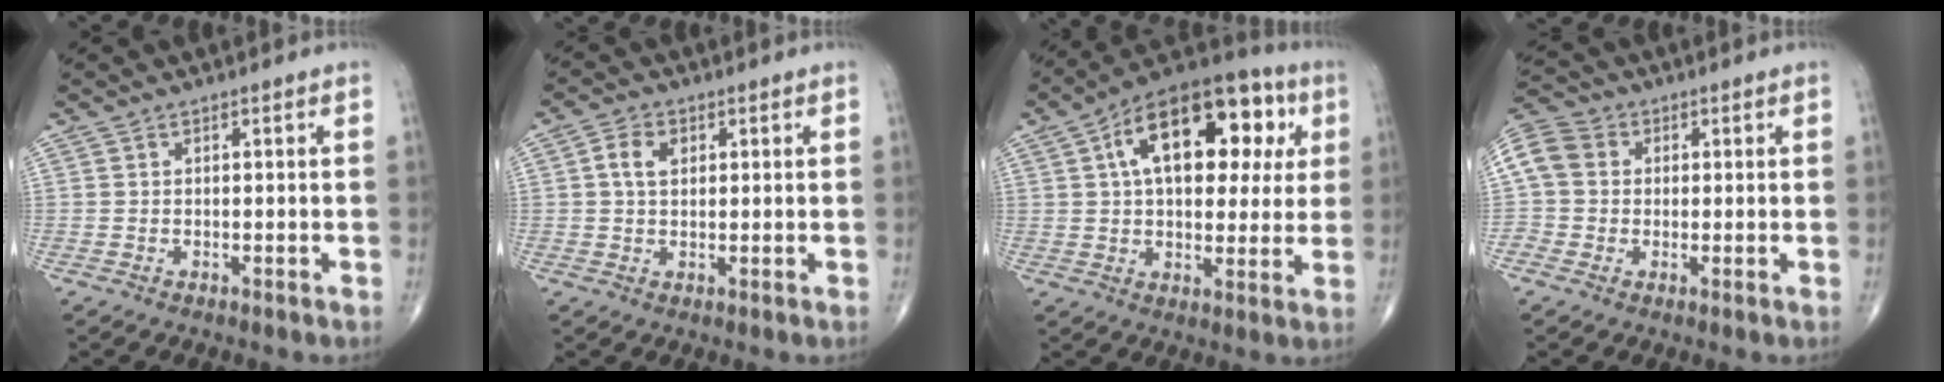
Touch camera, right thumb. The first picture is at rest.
{"total": 3.9, "force": [1.0, 2.8, 2.6], "torque": [-0.047, 0.004, 0.015]}
{"total": 22.0, "force": [6.2, 12.0, 17.4], "torque": [-0.226, 0.023, 0.083]}
{"total": 11.1, "force": [1.7, 9.9, 4.8], "torque": [-0.109, 0.034, 0.025]}